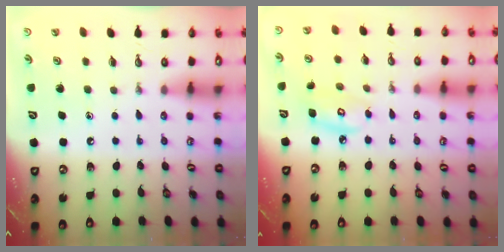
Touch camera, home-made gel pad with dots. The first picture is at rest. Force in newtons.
{"total": 6.0, "press": 6.0, "slide": 0.3}